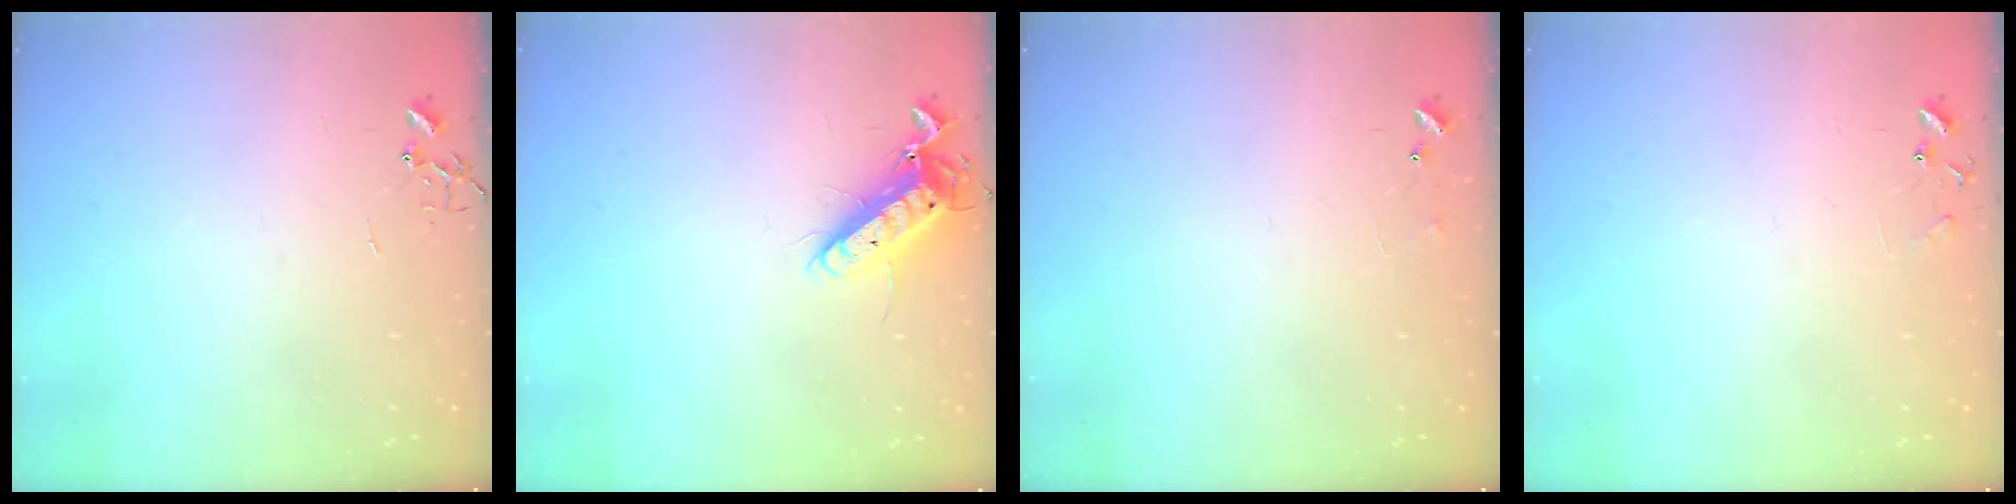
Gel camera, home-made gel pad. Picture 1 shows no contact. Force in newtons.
{"total": 12.5, "press": 12.4, "slide": 1.6}
{"total": 6.4, "press": 6.3, "slide": 0.5}
{"total": 6.4, "press": 6.4, "slide": 0.4}